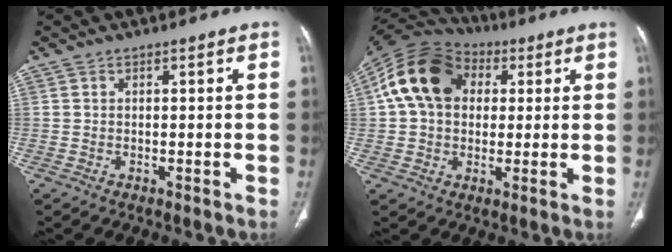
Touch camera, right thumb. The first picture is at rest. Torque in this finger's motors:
{"motor_torque": [-0.20, 2.45, 1.24, -0.24, 0.16]}